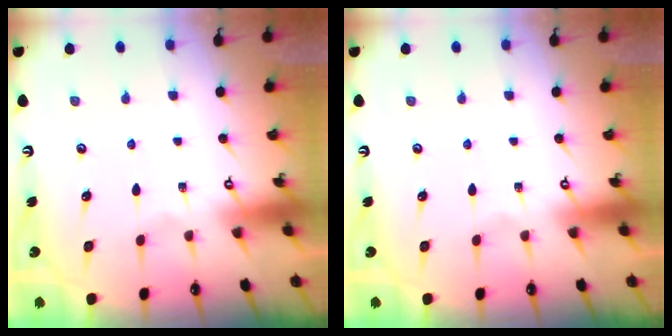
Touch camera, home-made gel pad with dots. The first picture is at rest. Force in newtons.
{"total": 0.0}